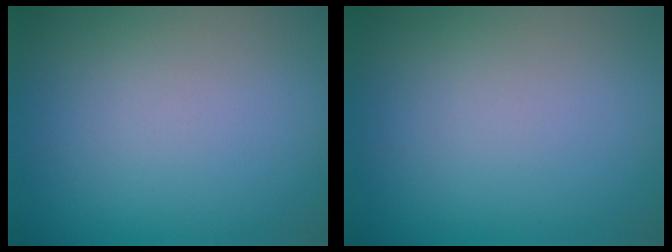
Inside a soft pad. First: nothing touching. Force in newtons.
{"total": 0.0}